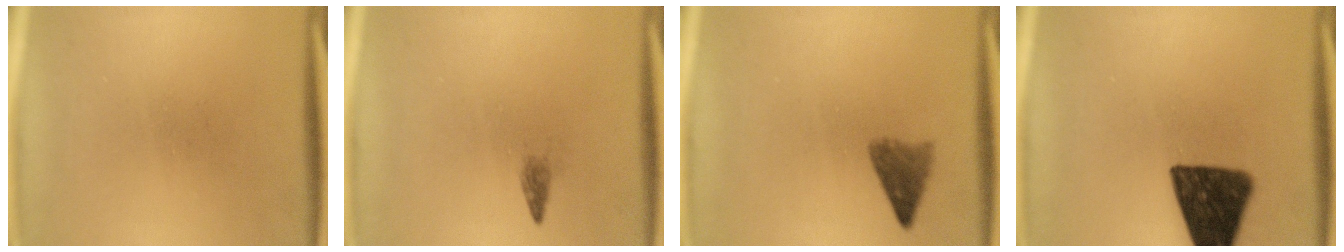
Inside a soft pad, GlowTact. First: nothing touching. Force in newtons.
{"total": 1.0}
{"total": 3.3}
{"total": 13.9}